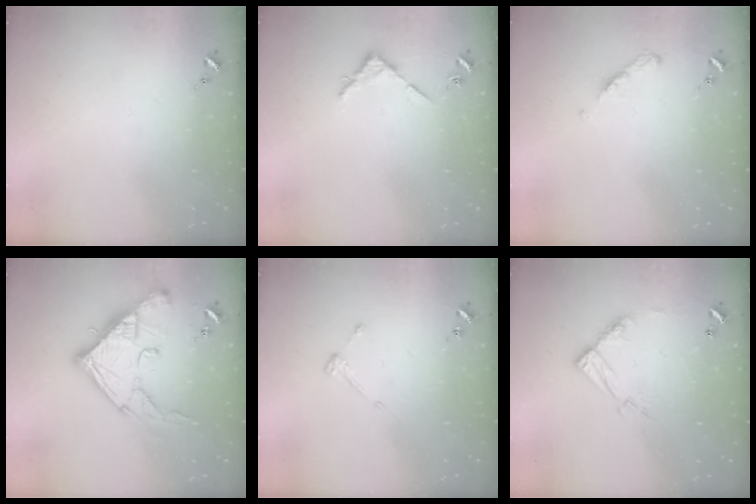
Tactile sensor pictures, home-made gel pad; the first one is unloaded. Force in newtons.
{"total": 3.1, "press": 3.1, "slide": 0.3}
{"total": 4.9, "press": 4.9, "slide": 0.6}
{"total": 19.6, "press": 19.5, "slide": 2.0}
{"total": 2.9, "press": 2.9, "slide": 0.5}
{"total": 12.2, "press": 12.1, "slide": 0.9}